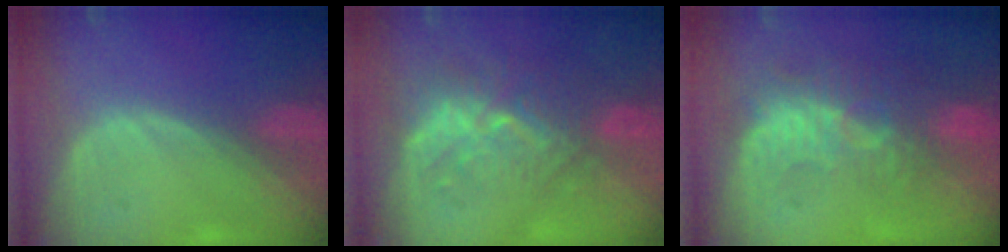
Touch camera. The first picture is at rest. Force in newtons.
{"total": 8.8, "press": 8.4, "slide": 2.7}
{"total": 9.0, "press": 8.2, "slide": 3.7}